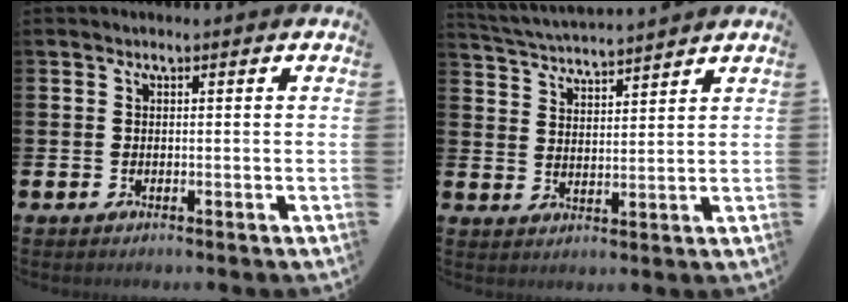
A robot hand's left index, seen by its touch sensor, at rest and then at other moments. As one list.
[{"total": 4.3, "force": [4.3, 0.0, 0.1], "torque": [-0.024, -0.030, 0.077]}]